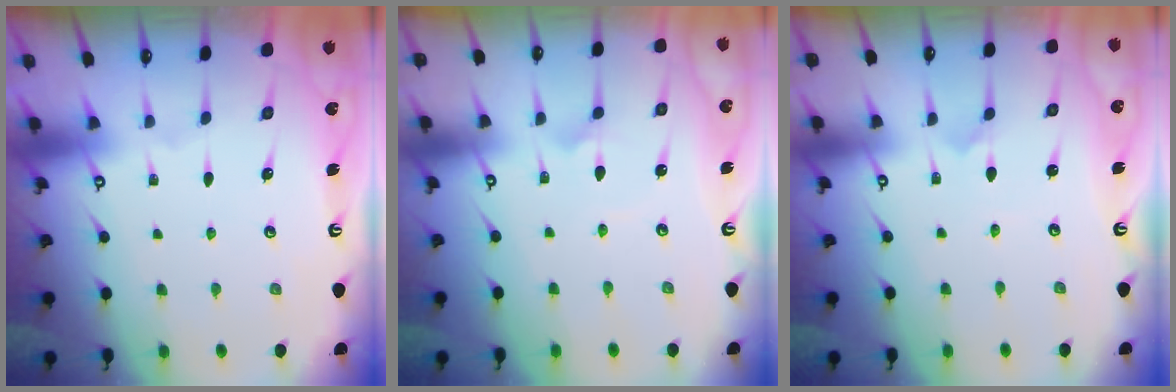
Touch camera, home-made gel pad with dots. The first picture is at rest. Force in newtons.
{"total": 2.1, "press": 2.0, "slide": 0.3}
{"total": 0.6, "press": 0.6, "slide": 0.0}